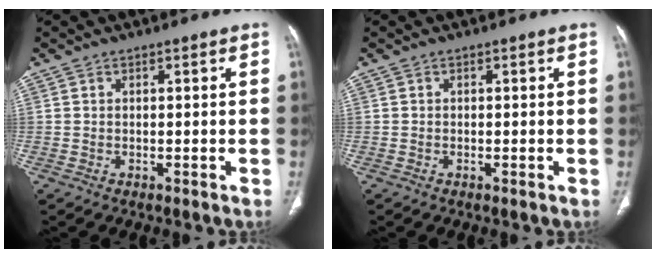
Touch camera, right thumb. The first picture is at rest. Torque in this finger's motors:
{"motor_torque": [0.22, 0.07, 0.33, -0.05, 0.03]}